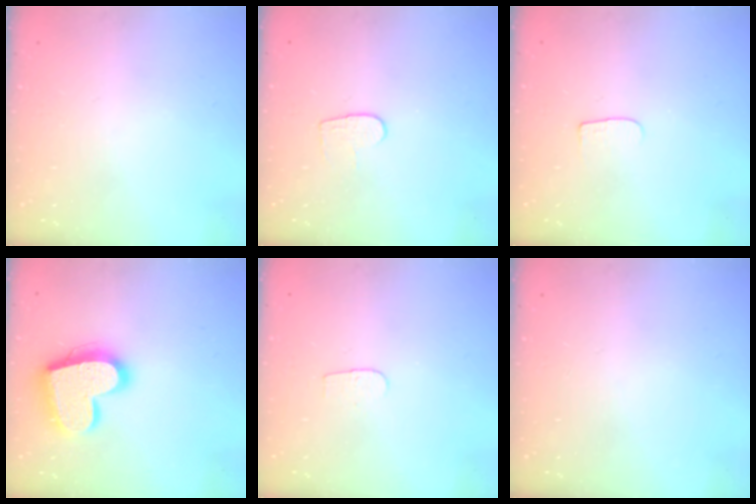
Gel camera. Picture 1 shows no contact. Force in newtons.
{"total": 5.4, "press": 5.4, "slide": 0.3}
{"total": 4.3, "press": 4.3, "slide": 0.5}
{"total": 20.3, "press": 20.3, "slide": 1.5}
{"total": 3.7, "press": 3.6, "slide": 0.4}
{"total": 0.0}